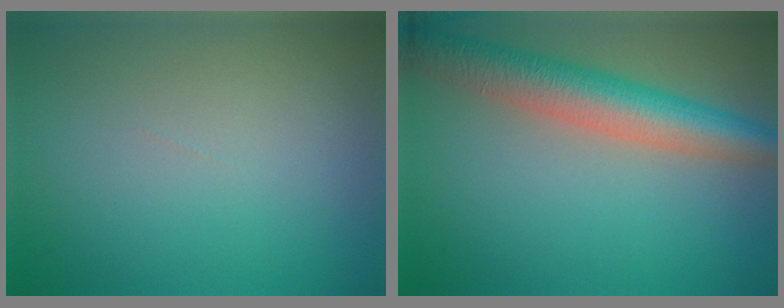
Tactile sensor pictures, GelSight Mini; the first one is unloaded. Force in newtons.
{"total": 6.8, "press": 6.8, "slide": 0.2}